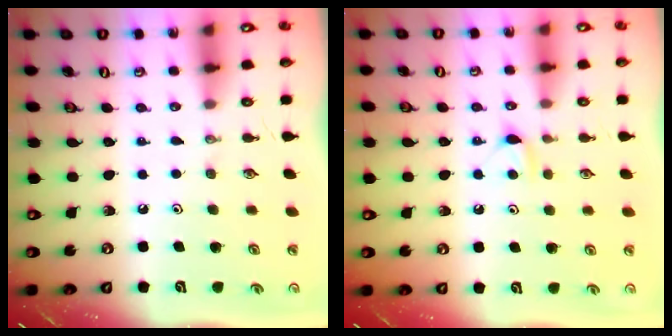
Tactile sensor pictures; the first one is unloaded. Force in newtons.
{"total": 4.8, "press": 4.7, "slide": 0.7}